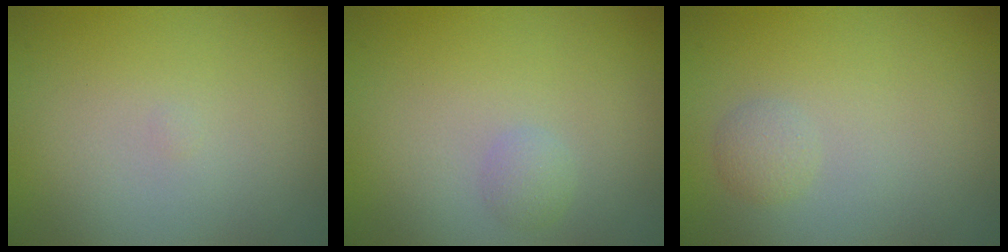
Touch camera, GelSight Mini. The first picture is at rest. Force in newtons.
{"total": 1.0, "press": 1.0, "slide": 0.1}
{"total": 0.9, "press": 0.9, "slide": 0.0}